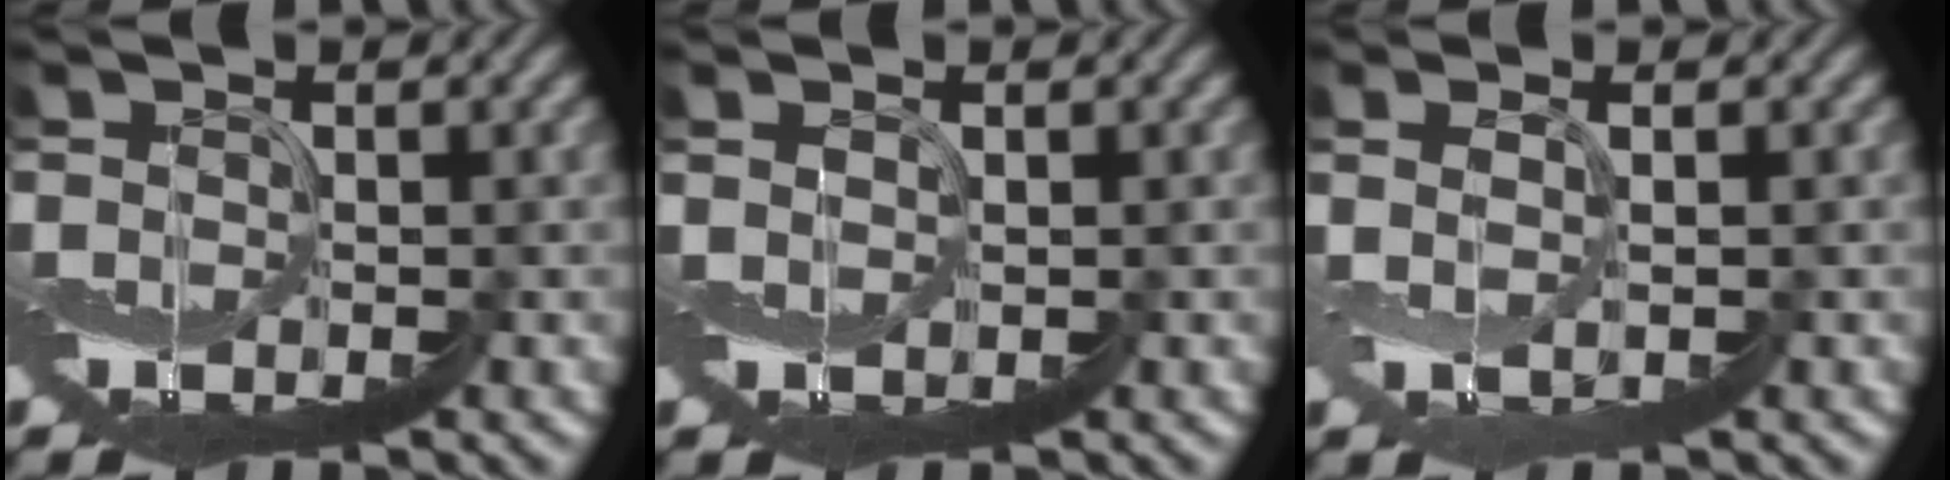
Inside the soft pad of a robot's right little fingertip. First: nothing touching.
{"total": 1.9, "force": [1.8, 0.3, 0.6], "torque": [-0.015, -0.010, 0.040]}
{"total": 3.0, "force": [2.4, -1.7, -0.1], "torque": [-0.018, 0.008, 0.049]}